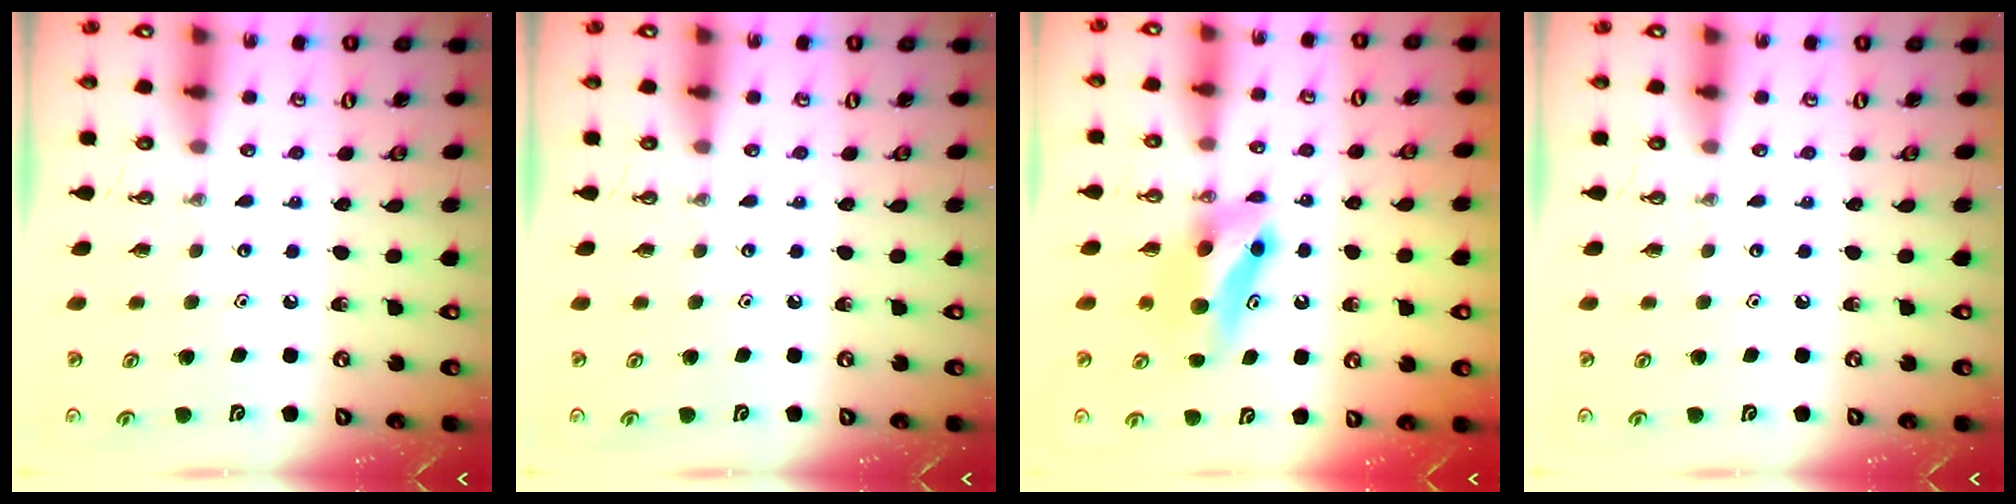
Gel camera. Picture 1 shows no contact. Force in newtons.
{"total": 0.0}
{"total": 7.0, "press": 6.5, "slide": 2.5}
{"total": 0.0}